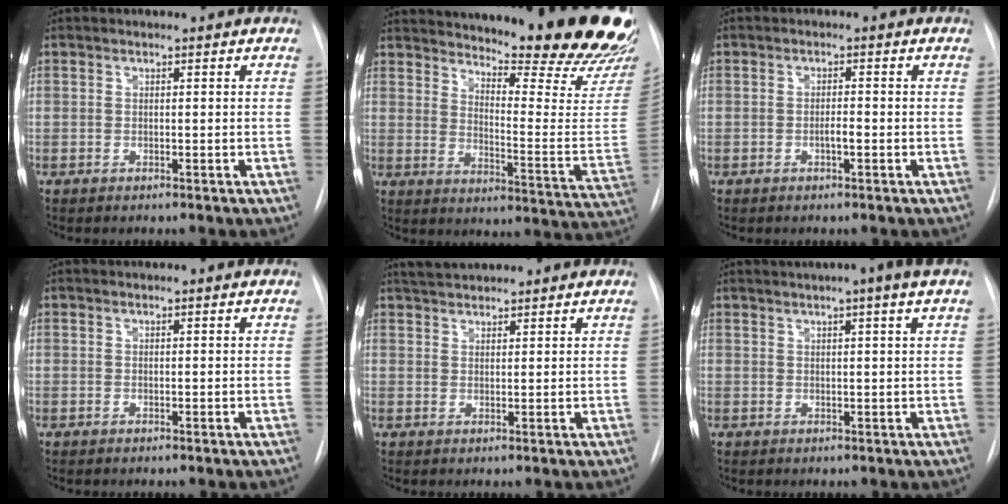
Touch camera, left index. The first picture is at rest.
{"total": 31.0, "force": [27.5, 3.5, 13.9], "torque": [-0.205, -0.132, 0.338]}
{"total": 1.5, "force": [-0.5, 0.2, 1.4], "torque": [-0.024, 0.001, -0.010]}
{"total": 0.0}
{"total": 4.4, "force": [4.2, 0.6, 1.3], "torque": [-0.025, 0.033, 0.076]}
{"total": 5.4, "force": [3.7, -0.9, 3.9], "torque": [-0.057, 0.014, 0.046]}